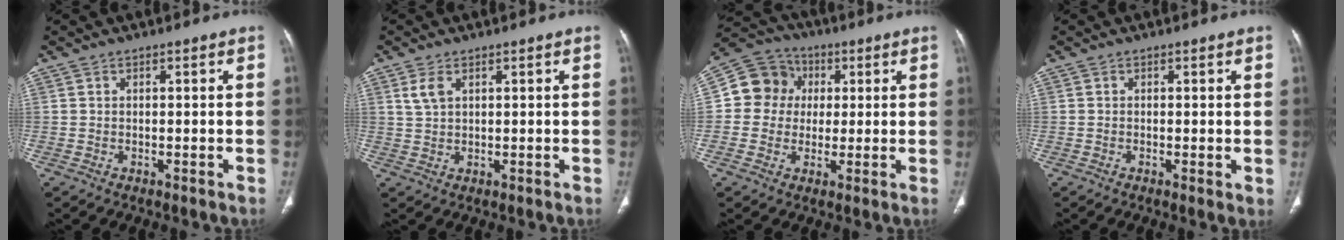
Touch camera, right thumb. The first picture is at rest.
{"total": 2.9, "force": [1.4, 1.5, 2.0], "torque": [-0.043, 0.003, 0.036]}
{"total": 10.0, "force": [1.3, 9.3, 3.6], "torque": [-0.042, 0.015, 0.010]}
{"total": 1.2, "force": [0.0, 0.4, 1.2], "torque": [-0.021, -0.007, -0.003]}